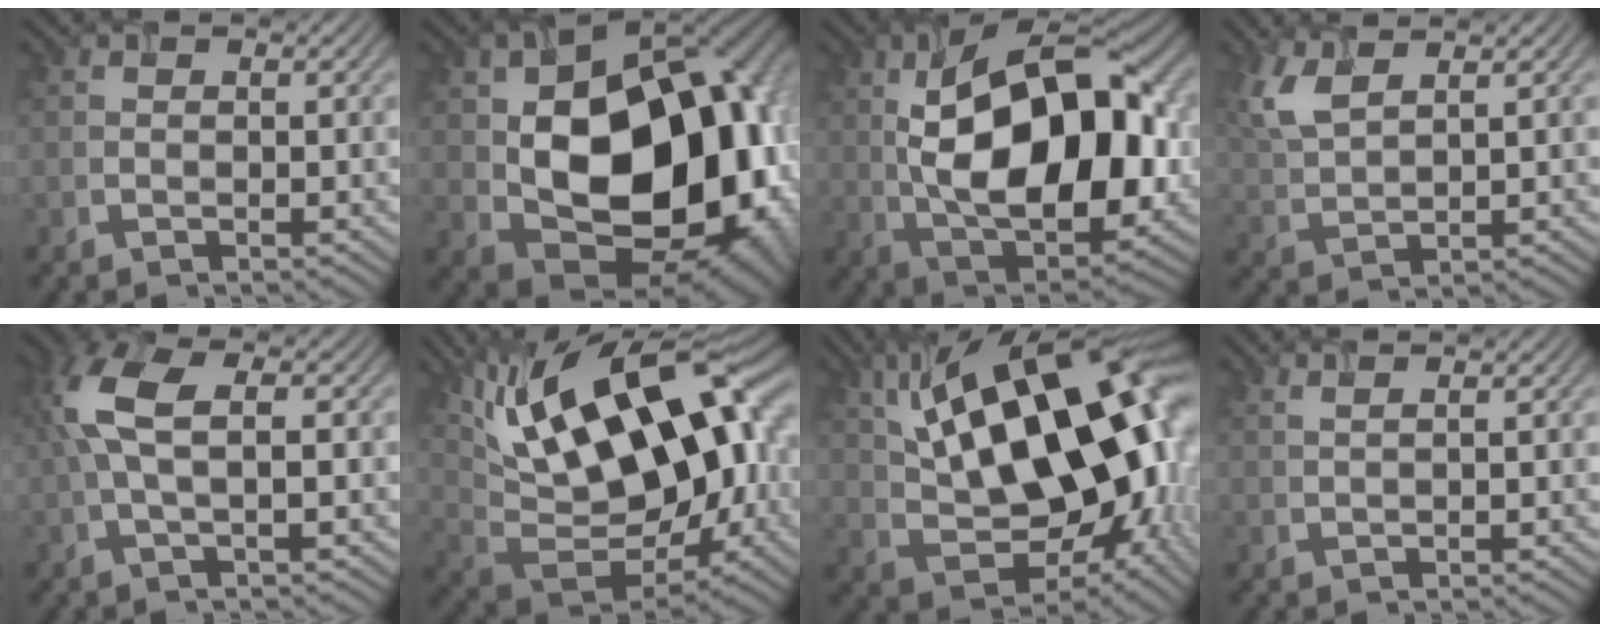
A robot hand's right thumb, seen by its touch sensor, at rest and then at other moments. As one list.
[{"total": 23.1, "force": [0.2, 15.8, 16.9], "torque": [-0.256, -0.046, 0.038]}, {"total": 18.7, "force": [2.2, 9.9, 15.7], "torque": [-0.263, 0.012, 0.023]}, {"total": 5.6, "force": [3.3, 2.0, 4.0], "torque": [-0.110, 0.005, 0.073]}, {"total": 7.4, "force": [0.8, 2.9, 6.8], "torque": [-0.163, 0.016, 0.008]}, {"total": 20.4, "force": [6.9, 10.1, 16.4], "torque": [-0.287, 0.042, 0.120]}, {"total": 20.1, "force": [5.3, 10.5, 16.3], "torque": [-0.280, 0.025, 0.085]}, {"total": 2.2, "force": [1.6, 0.5, 1.4], "torque": [-0.020, 0.004, 0.019]}]